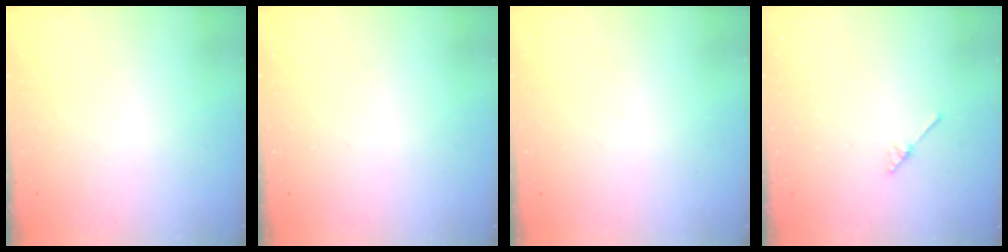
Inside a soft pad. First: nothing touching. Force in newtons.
{"total": 0.0}
{"total": 0.0}
{"total": 1.9, "press": 1.8, "slide": 0.3}